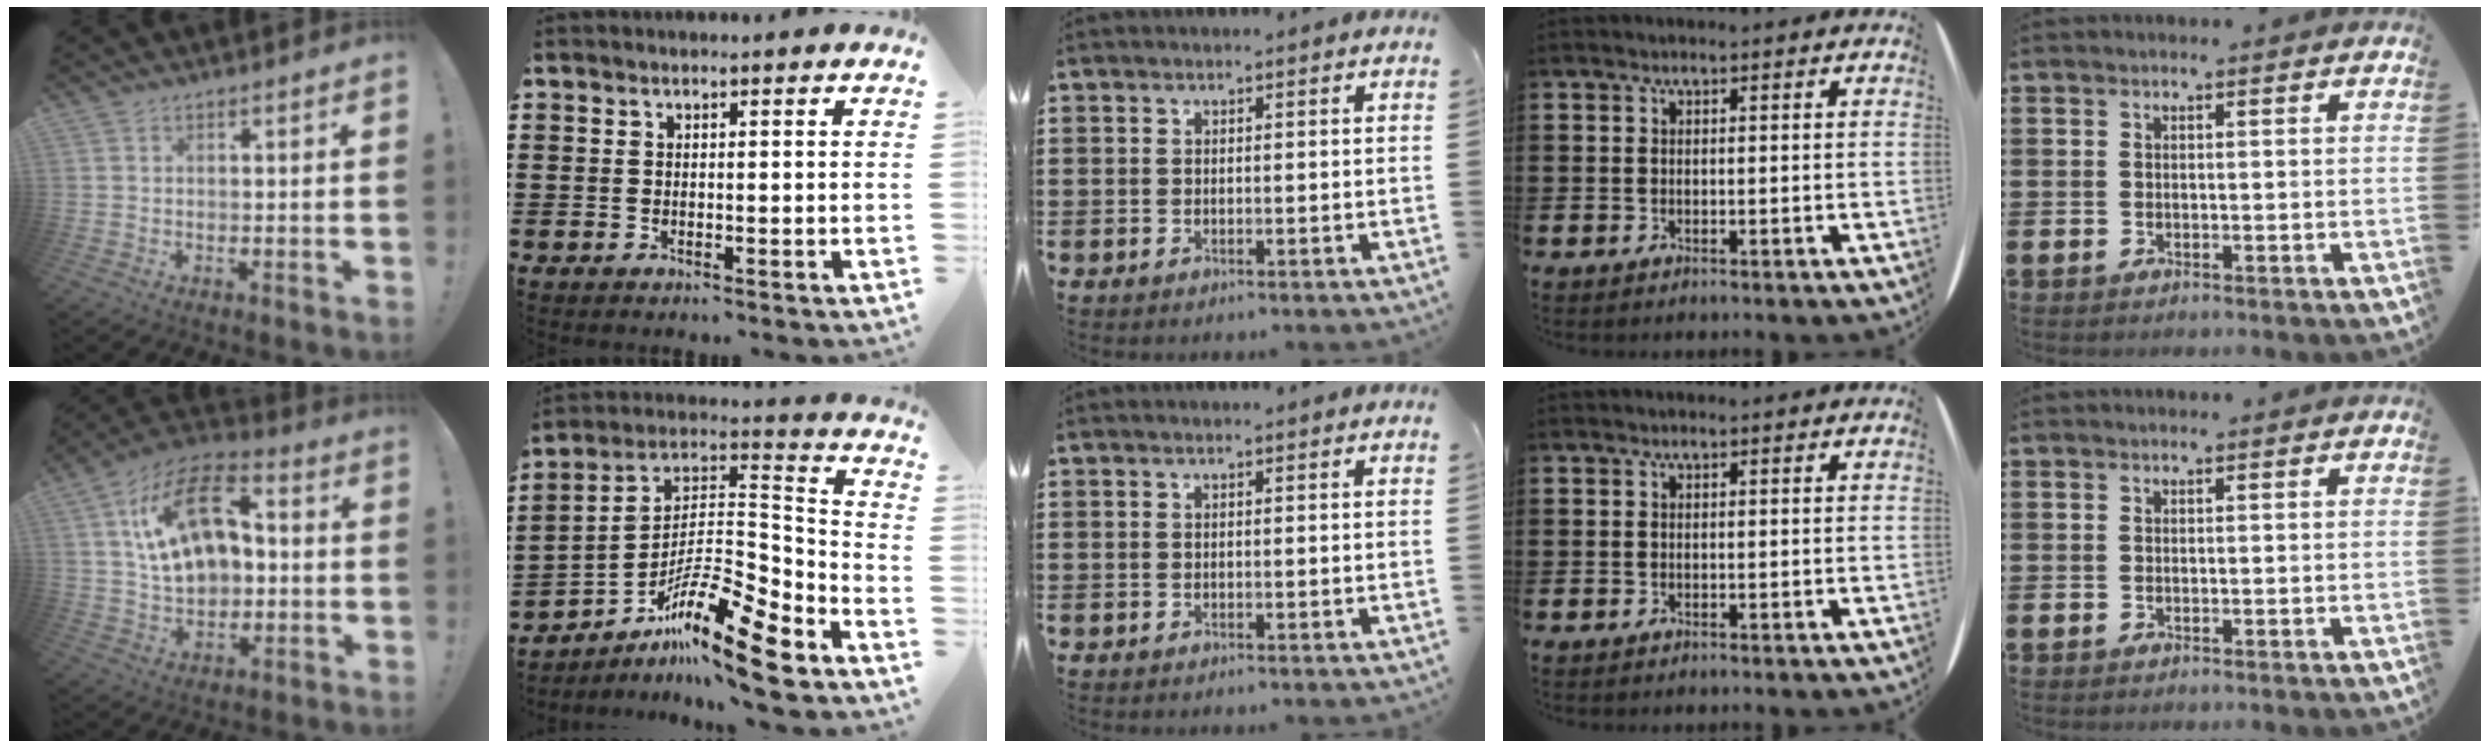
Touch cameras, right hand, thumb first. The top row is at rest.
{"thumb": {"total": 19.4, "force": [4.4, 12.7, 13.9], "torque": [-0.222, -0.008, 0.084]}, "index": {"total": 14.6, "force": [-10.1, 2.7, 10.1], "torque": [-0.162, 0.017, -0.190]}}